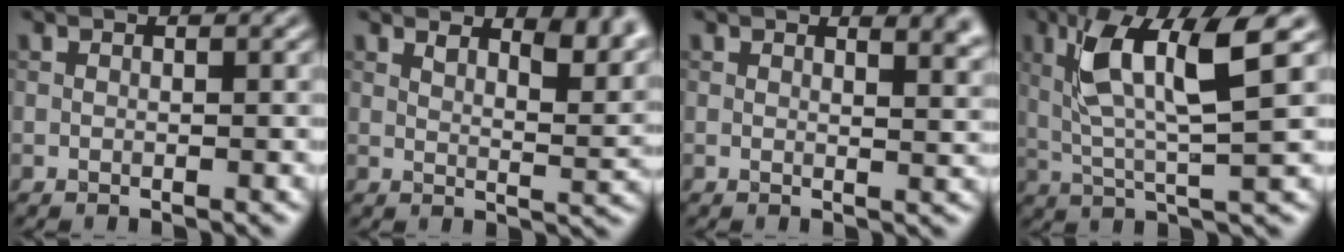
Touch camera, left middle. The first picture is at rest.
{"total": 4.8, "force": [3.4, 1.5, 3.1], "torque": [-0.042, -0.004, 0.053]}
{"total": 3.1, "force": [2.2, 1.1, 1.9], "torque": [-0.012, 0.003, 0.031]}
{"total": 7.8, "force": [2.6, 1.4, 7.3], "torque": [-0.147, 0.006, 0.048]}